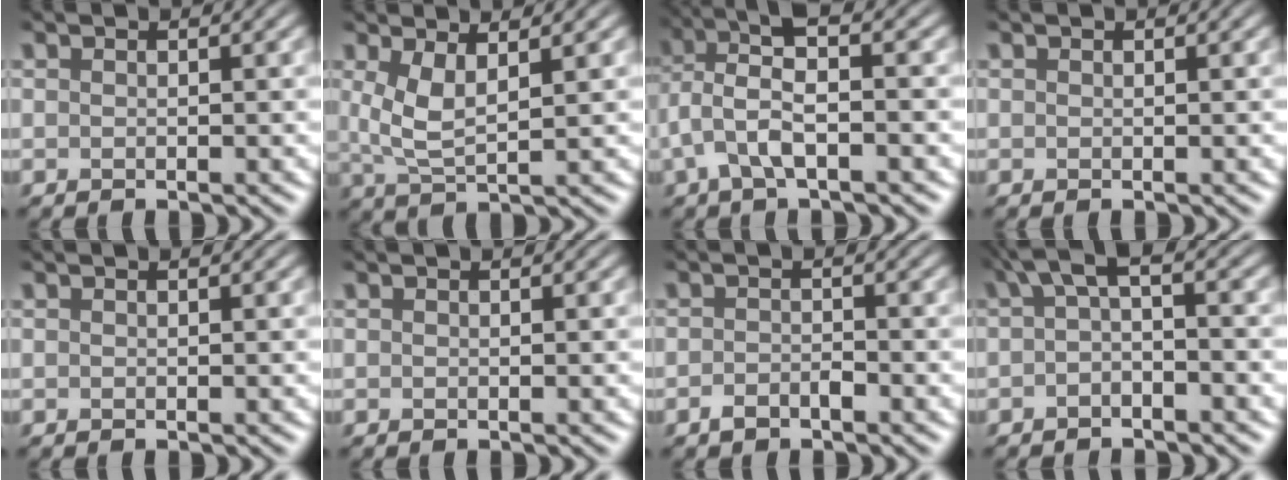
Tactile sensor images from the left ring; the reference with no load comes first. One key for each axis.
{"total": 3.3, "fx": 1.3, "fy": 0.9, "fz": 2.8, "tx": -0.061, "ty": -0.006, "tz": 0.029}
{"total": 4.7, "fx": 0.1, "fy": 1.7, "fz": 4.4, "tx": -0.099, "ty": 0.008, "tz": -0.005}
{"total": 0.0}
{"total": 0.0}
{"total": 0.0}
{"total": 1.5, "fx": -1.0, "fy": 0.7, "fz": 1.0, "tx": -0.018, "ty": 0.002, "tz": -0.020}
{"total": 2.8, "fx": 0.0, "fy": 0.9, "fz": 2.7, "tx": -0.046, "ty": 0.012, "tz": -0.005}